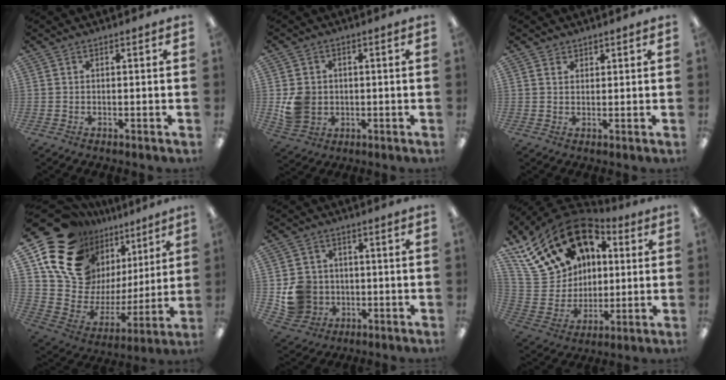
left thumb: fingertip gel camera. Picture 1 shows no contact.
{"total": 6.7, "force": [-0.2, 6.2, 2.7], "torque": [-0.051, 0.011, -0.001]}
{"total": 1.7, "force": [1.3, 1.1, 0.1], "torque": [0.006, -0.004, 0.022]}
{"total": 19.8, "force": [13.9, 12.3, 7.0], "torque": [-0.140, -0.105, 0.272]}
{"total": 8.9, "force": [-0.7, 8.6, 2.4], "torque": [-0.066, 0.012, -0.001]}
{"total": 23.3, "force": [11.8, 16.4, 11.6], "torque": [-0.220, -0.051, 0.230]}